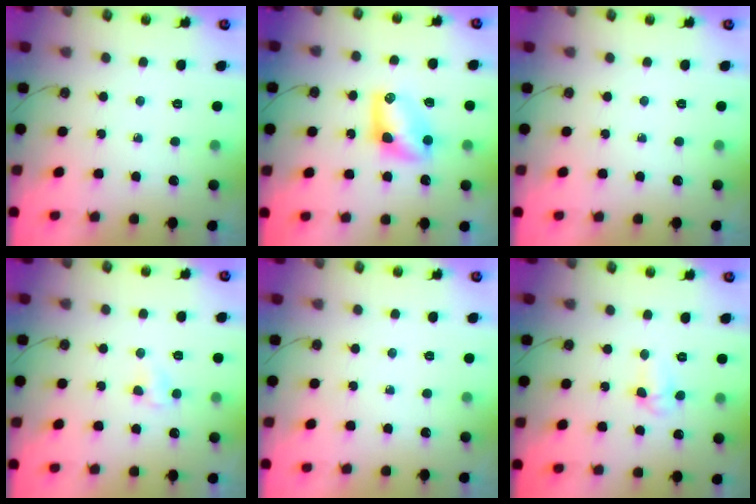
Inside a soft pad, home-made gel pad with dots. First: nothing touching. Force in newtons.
{"total": 7.9, "press": 7.9, "slide": 0.7}
{"total": 0.0}
{"total": 3.0, "press": 2.9, "slide": 0.3}
{"total": 0.0}
{"total": 4.0, "press": 3.9, "slide": 0.7}